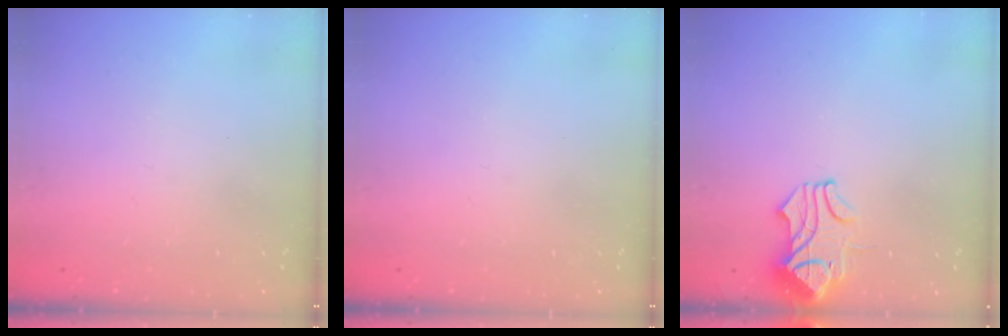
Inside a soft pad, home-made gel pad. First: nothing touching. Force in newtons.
{"total": 0.0}
{"total": 1.5, "press": 1.1, "slide": 1.0}